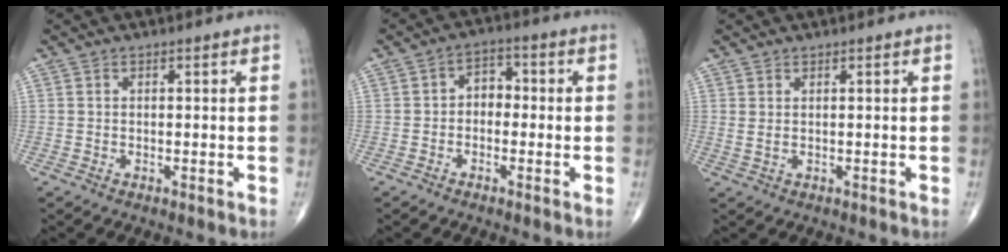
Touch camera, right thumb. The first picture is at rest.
{"total": 4.2, "force": [-0.5, 3.1, 2.8], "torque": [-0.024, 0.019, -0.022]}
{"total": 1.4, "force": [0.5, 0.4, 1.2], "torque": [-0.031, 0.003, 0.015]}